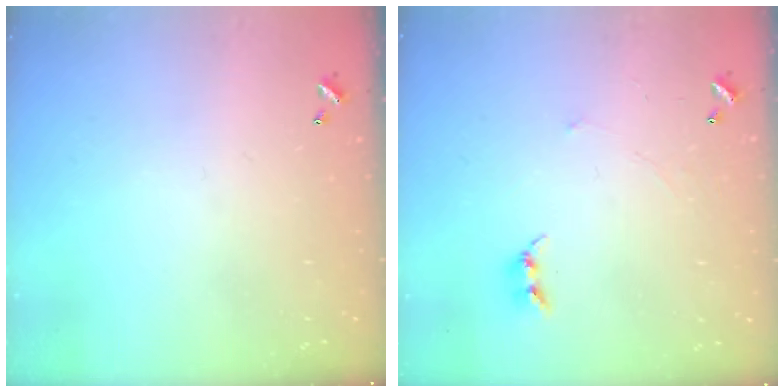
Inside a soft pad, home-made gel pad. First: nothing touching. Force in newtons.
{"total": 2.7, "press": 2.7, "slide": 0.3}